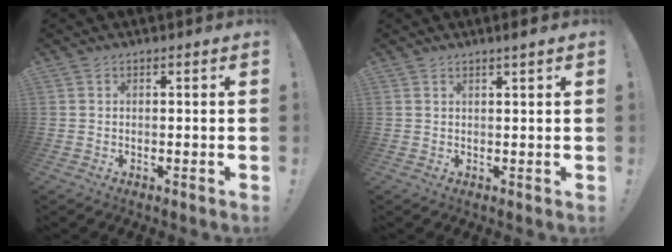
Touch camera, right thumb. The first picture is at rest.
{"total": 1.9, "force": [1.4, -0.1, 1.3], "torque": [-0.026, -0.001, 0.024]}